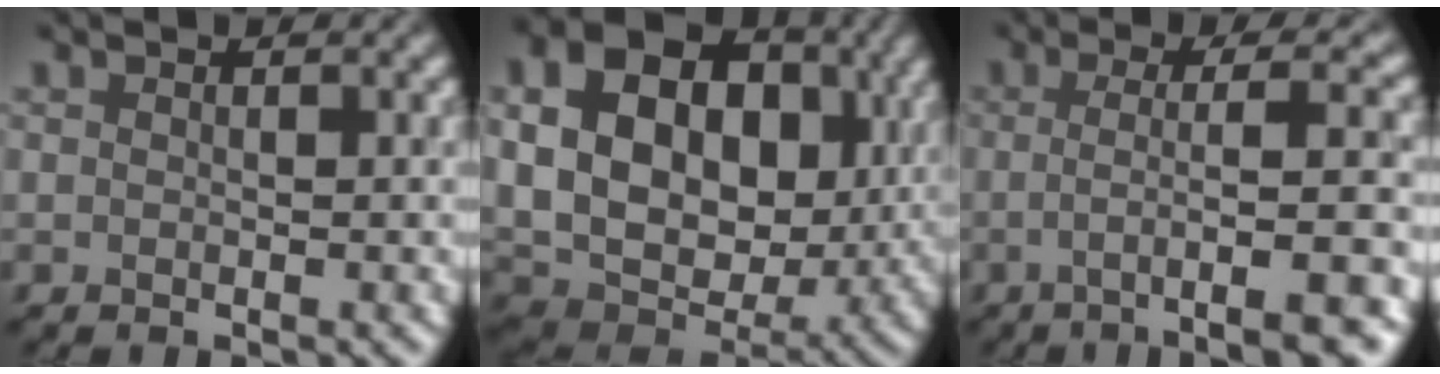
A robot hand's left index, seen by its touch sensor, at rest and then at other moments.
{"total": 17.8, "force": [4.0, 13.0, 11.5], "torque": [-0.213, 0.025, 0.090]}
{"total": 7.5, "force": [-1.7, 1.6, 7.1], "torque": [-0.093, 0.012, -0.025]}